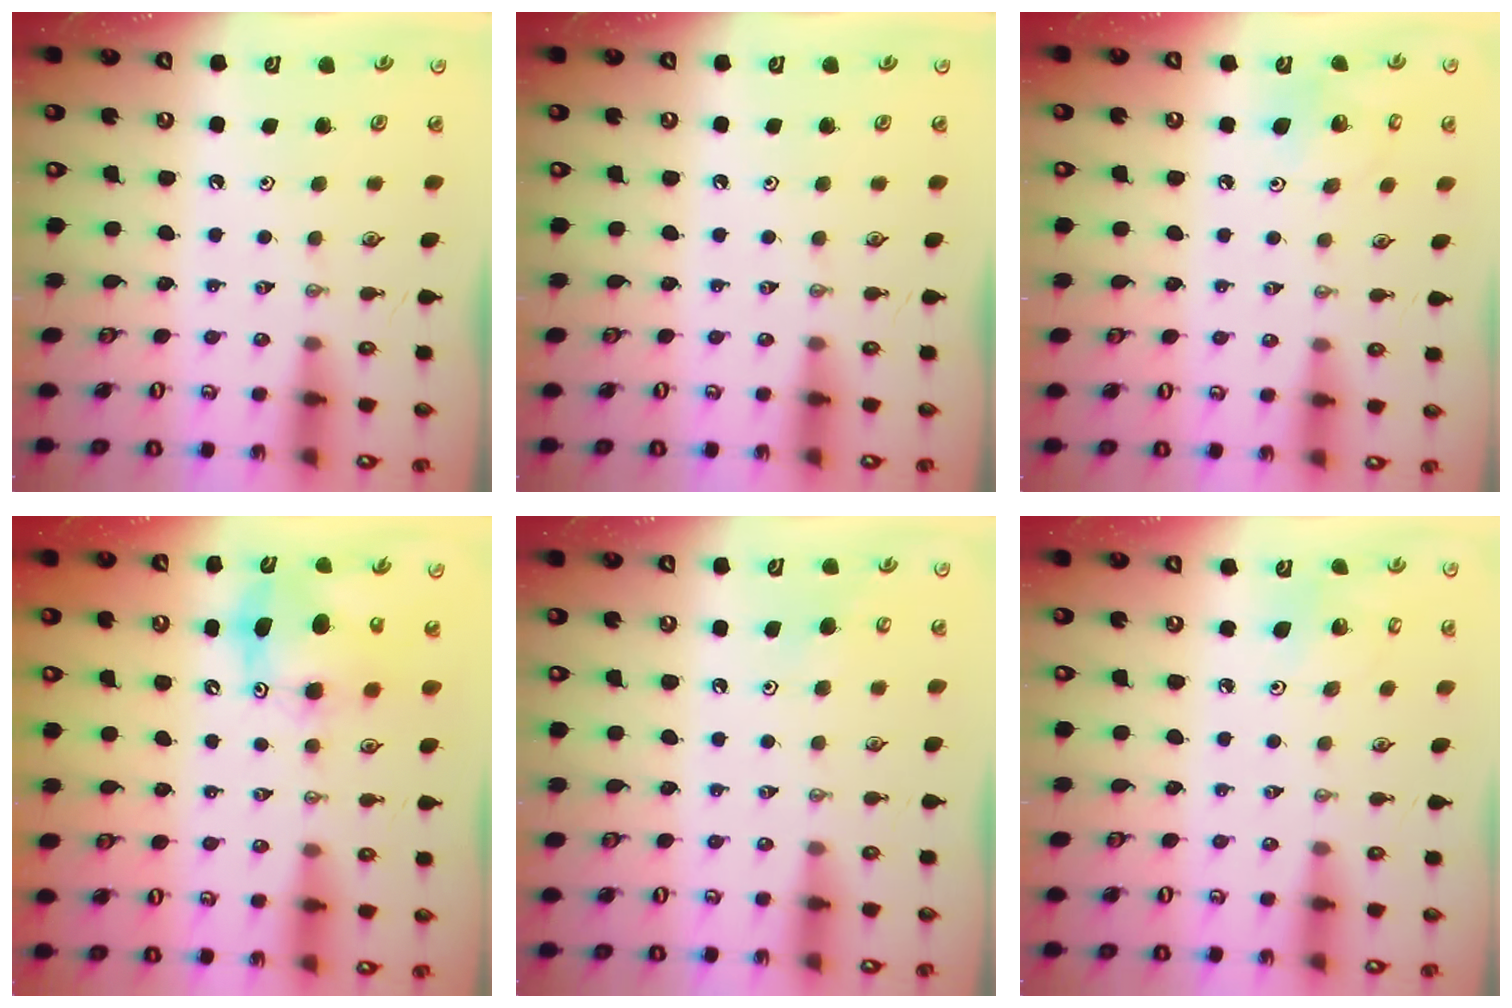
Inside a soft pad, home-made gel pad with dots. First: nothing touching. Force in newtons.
{"total": 0.0}
{"total": 7.7, "press": 7.5, "slide": 1.7}
{"total": 9.4, "press": 9.4, "slide": 0.6}
{"total": 5.0, "press": 4.9, "slide": 0.9}
{"total": 5.6, "press": 5.1, "slide": 2.3}